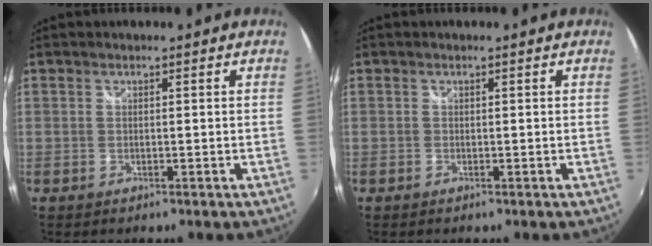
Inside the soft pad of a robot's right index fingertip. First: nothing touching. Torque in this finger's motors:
{"motor_torque": [-0.08, -0.13, -0.04, -0.01]}